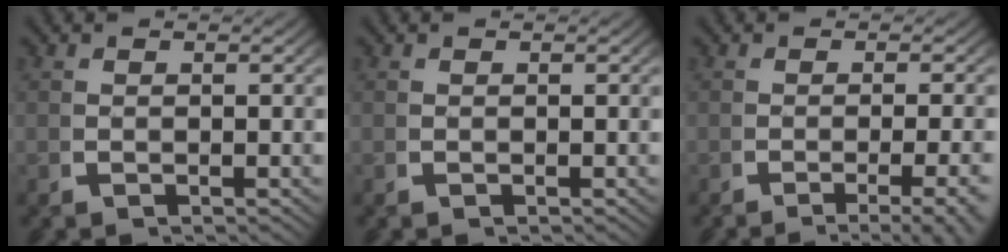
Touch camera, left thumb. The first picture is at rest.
{"total": 0.0}
{"total": 5.3, "force": [-3.5, 1.2, 3.8], "torque": [-0.060, -0.009, -0.051]}